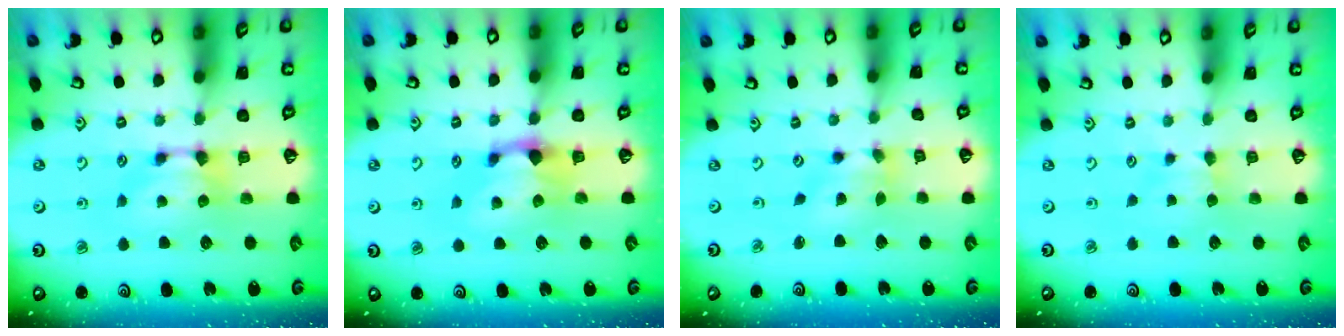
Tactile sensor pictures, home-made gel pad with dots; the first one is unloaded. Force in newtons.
{"total": 1.4, "press": 0.8, "slide": 1.2}
{"total": 2.1, "press": 1.6, "slide": 1.3}
{"total": 2.2, "press": 2.1, "slide": 0.4}